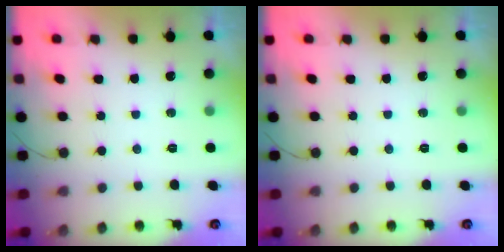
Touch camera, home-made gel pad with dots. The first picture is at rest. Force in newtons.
{"total": 0.0}